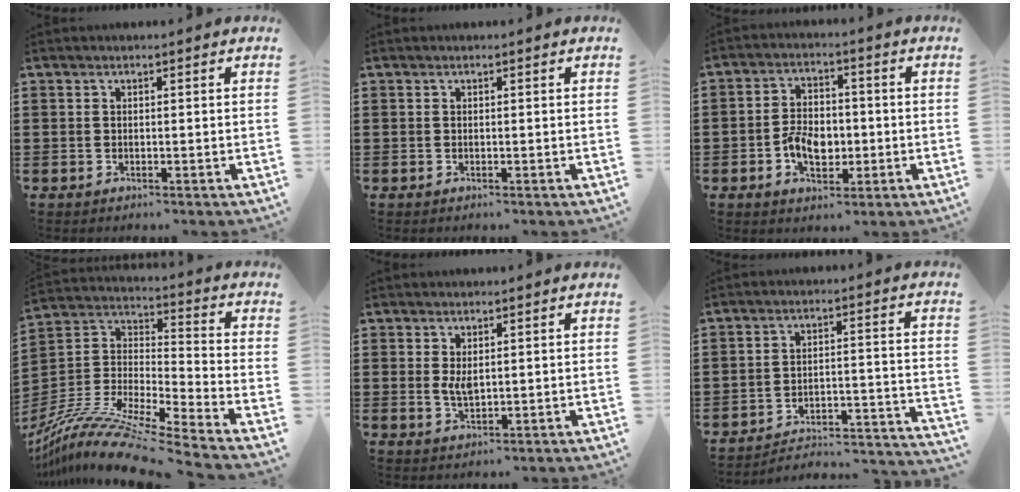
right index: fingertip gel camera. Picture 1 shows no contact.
{"total": 0.0}
{"total": 5.9, "force": [-1.5, 3.8, 4.3], "torque": [-0.075, 0.000, -0.033]}
{"total": 12.2, "force": [-10.6, 0.5, 6.0], "torque": [-0.126, 0.004, -0.214]}
{"total": 2.9, "force": [0.8, 1.3, 2.4], "torque": [-0.050, 0.003, 0.015]}
{"total": 2.8, "force": [-2.4, 0.7, 1.2], "torque": [-0.031, -0.009, -0.059]}